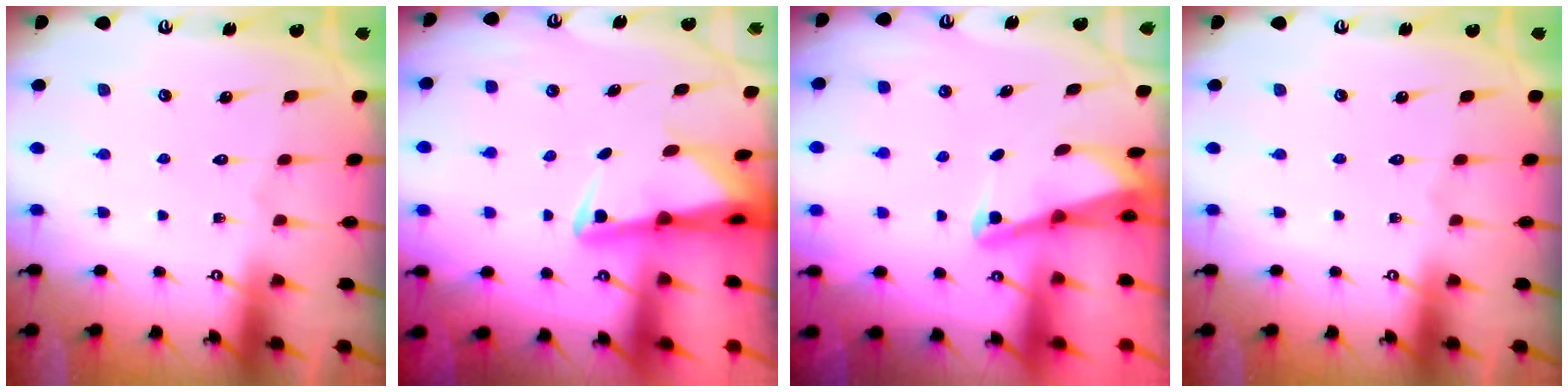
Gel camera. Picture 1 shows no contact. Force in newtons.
{"total": 2.5, "press": 2.4, "slide": 0.5}
{"total": 2.2, "press": 2.2, "slide": 0.4}
{"total": 0.0}